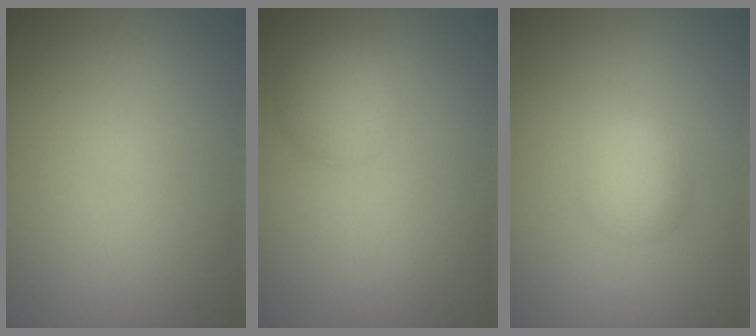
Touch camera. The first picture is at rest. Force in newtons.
{"total": 2.1, "press": 2.1, "slide": 0.2}
{"total": 2.1, "press": 2.1, "slide": 0.1}